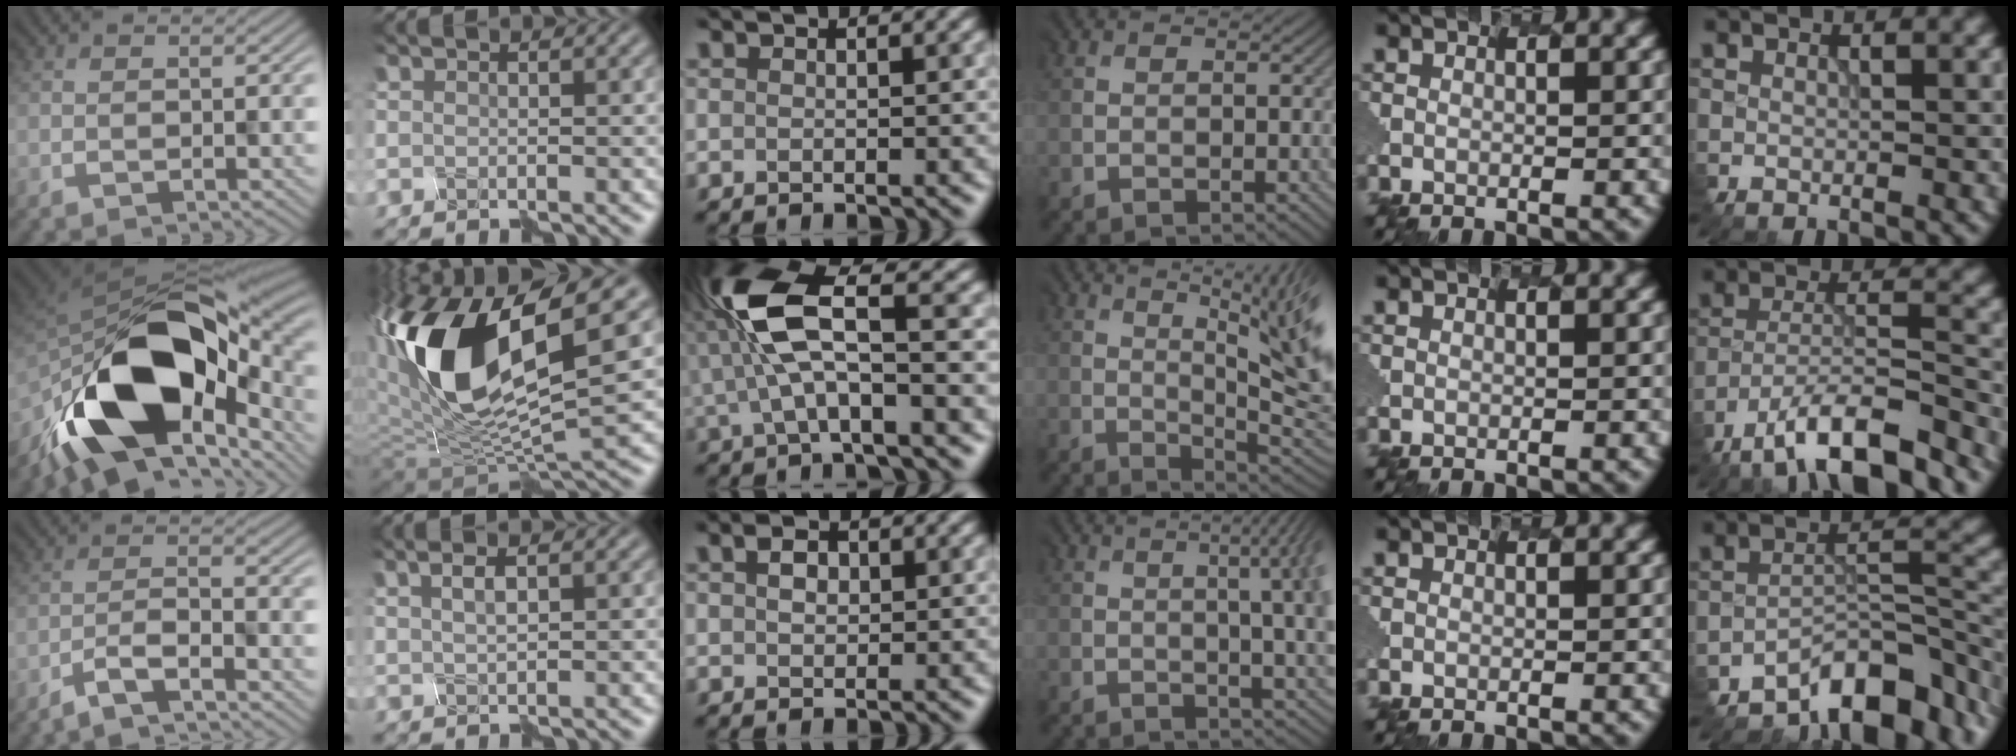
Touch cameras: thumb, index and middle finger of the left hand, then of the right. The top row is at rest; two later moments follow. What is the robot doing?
{"motion": "disassemble", "object": "spray bottle"}